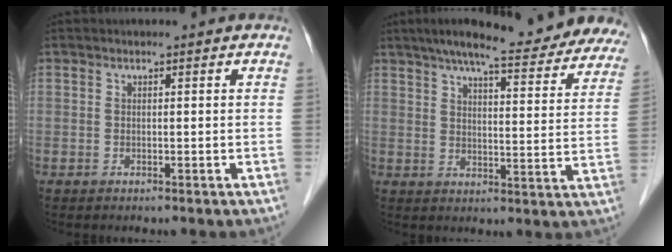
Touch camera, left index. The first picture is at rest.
{"total": 23.3, "force": [19.9, 3.7, 11.5], "torque": [-0.158, -0.008, 0.242]}